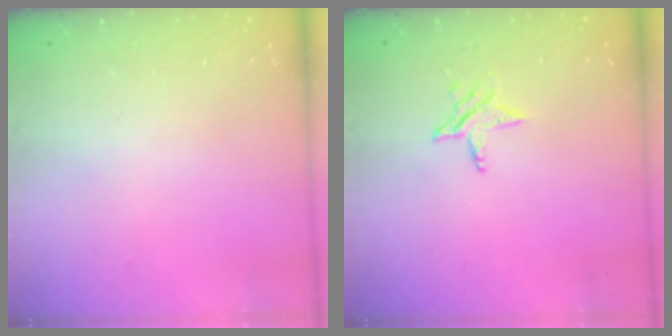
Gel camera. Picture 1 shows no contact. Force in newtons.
{"total": 4.3, "press": 4.3, "slide": 0.3}